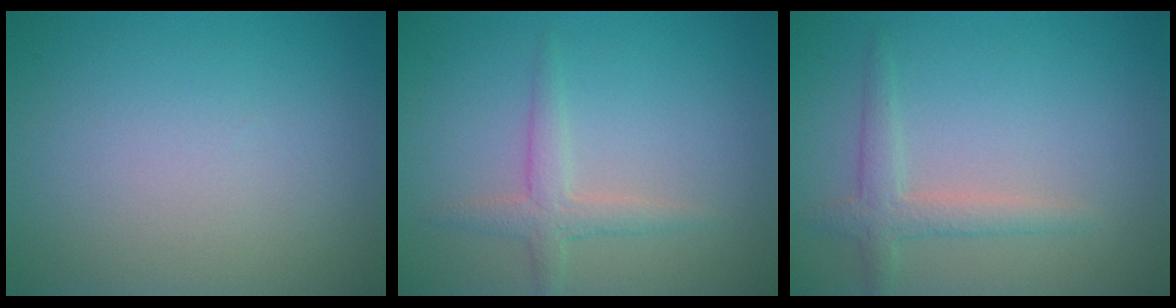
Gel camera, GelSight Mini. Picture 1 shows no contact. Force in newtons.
{"total": 2.1, "press": 2.1, "slide": 0.1}
{"total": 2.3, "press": 2.3, "slide": 0.2}